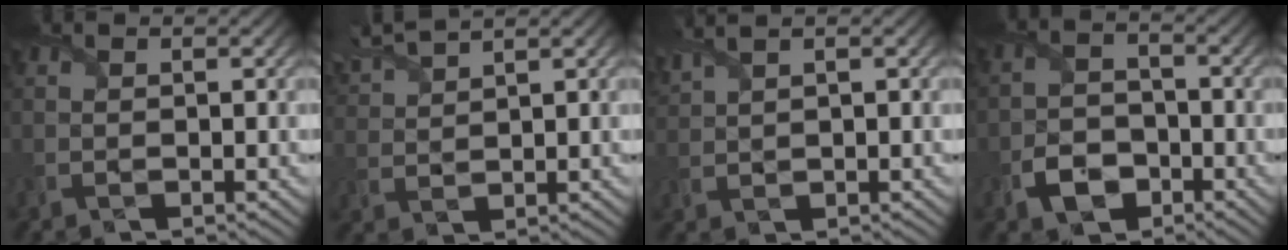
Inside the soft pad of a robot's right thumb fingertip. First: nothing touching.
{"total": 5.0, "force": [4.4, 0.8, 2.3], "torque": [-0.068, 0.021, 0.093]}
{"total": 3.5, "force": [2.8, 0.7, 2.0], "torque": [-0.058, 0.020, 0.059]}
{"total": 4.8, "force": [-2.6, 3.2, 2.5], "torque": [-0.054, -0.003, -0.055]}